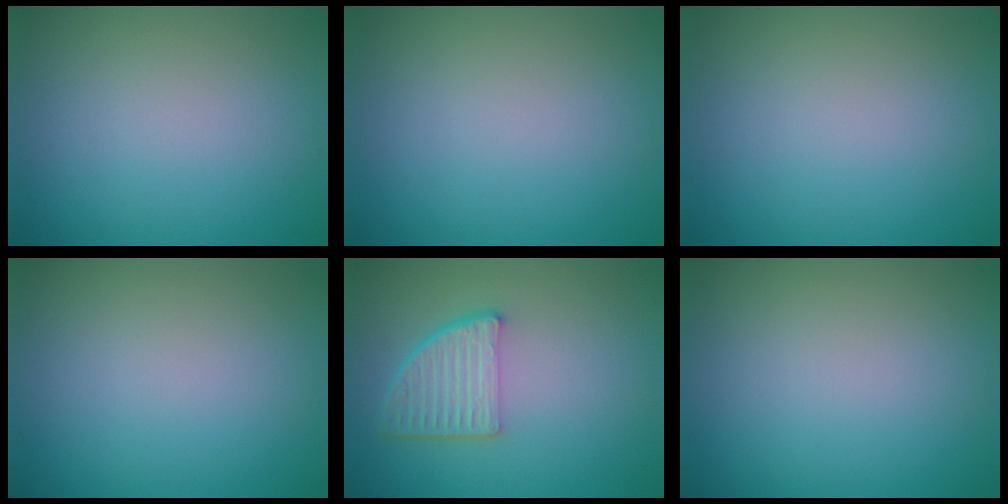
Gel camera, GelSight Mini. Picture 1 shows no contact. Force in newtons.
{"total": 0.0}
{"total": 0.0}
{"total": 0.0}
{"total": 5.1, "press": 3.8, "slide": 3.5}
{"total": 0.0}